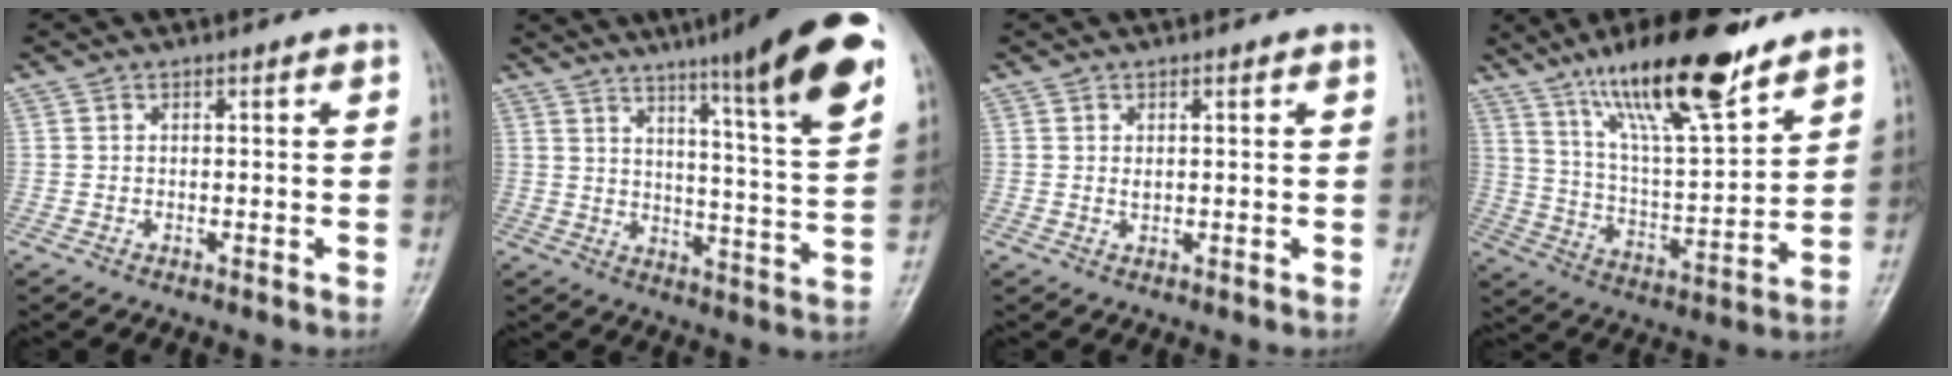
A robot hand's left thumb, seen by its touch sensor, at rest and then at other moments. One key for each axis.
{"total": 20.0, "fx": 12.2, "fy": 1.6, "fz": 15.7, "tx": -0.202, "ty": -0.054, "tz": 0.170}
{"total": 1.3, "fx": 0.5, "fy": 0.7, "fz": 0.9, "tx": -0.012, "ty": -0.003, "tz": 0.011}
{"total": 20.3, "fx": 14.1, "fy": 4.8, "fz": 13.8, "tx": -0.208, "ty": -0.064, "tz": 0.248}